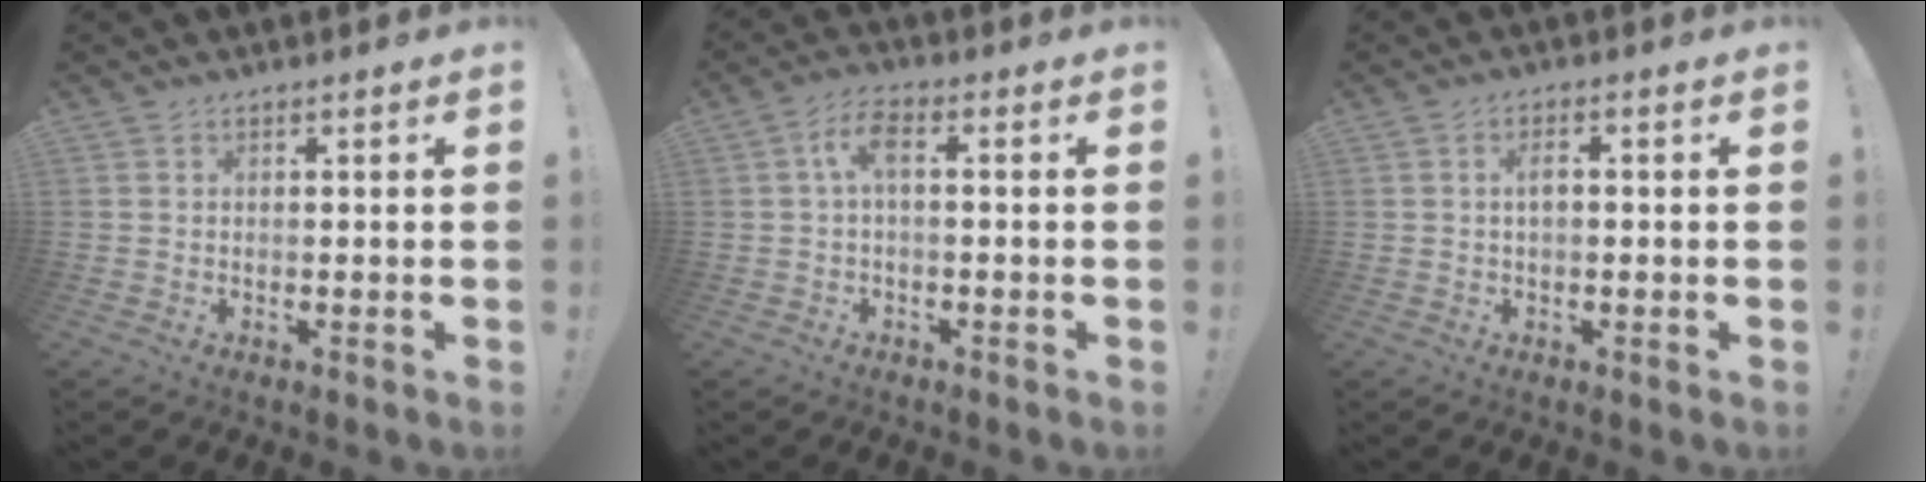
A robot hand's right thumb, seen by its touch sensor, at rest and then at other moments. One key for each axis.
{"total": 5.6, "fx": 0.6, "fy": 1.7, "fz": 5.3, "tx": -0.109, "ty": 0.004, "tz": 0.009}
{"total": 2.2, "fx": 0.1, "fy": 0.9, "fz": 2.0, "tx": -0.030, "ty": 0.003, "tz": -0.001}